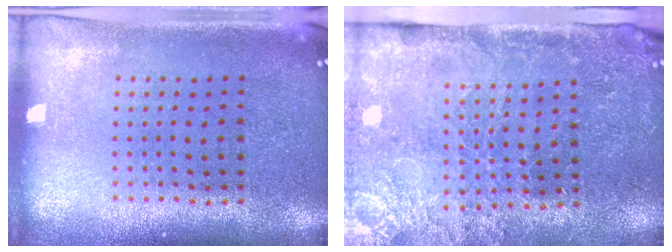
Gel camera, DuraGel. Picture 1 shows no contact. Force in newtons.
{"total": 3.4, "press": 3.4, "slide": 0.4}